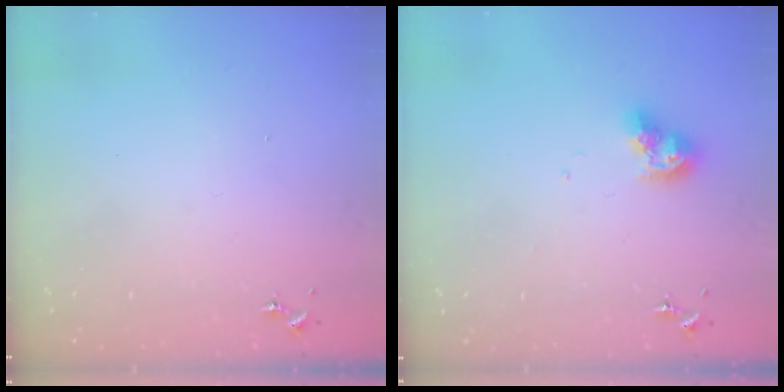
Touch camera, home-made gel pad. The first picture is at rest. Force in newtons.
{"total": 8.7, "press": 8.7, "slide": 0.2}